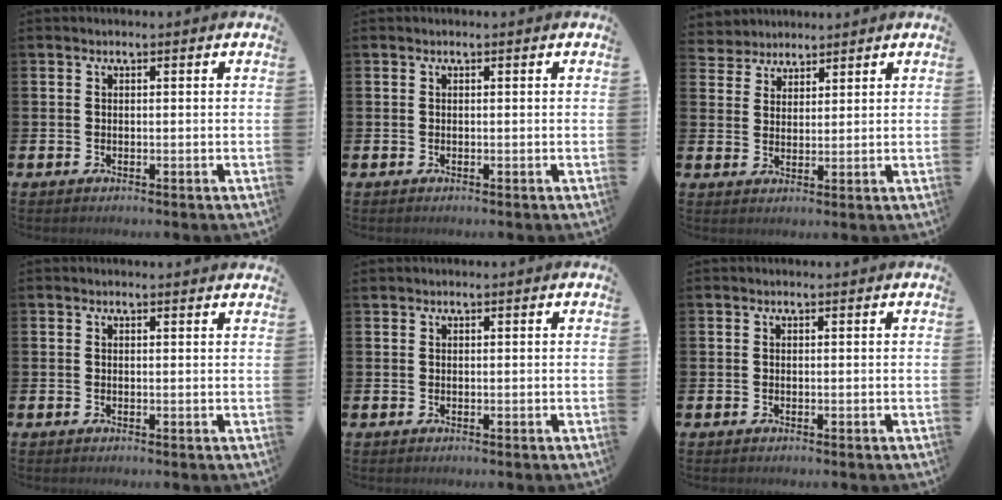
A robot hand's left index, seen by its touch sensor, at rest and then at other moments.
{"total": 0.0}
{"total": 3.8, "force": [3.5, 1.1, -0.8], "torque": [-0.007, -0.012, 0.066]}
{"total": 0.5, "force": [0.5, 0.0, 0.0], "torque": [0.008, -0.004, 0.008]}
{"total": 0.7, "force": [0.7, 0.3, -0.1], "torque": [0.002, 0.001, 0.012]}
{"total": 0.0}